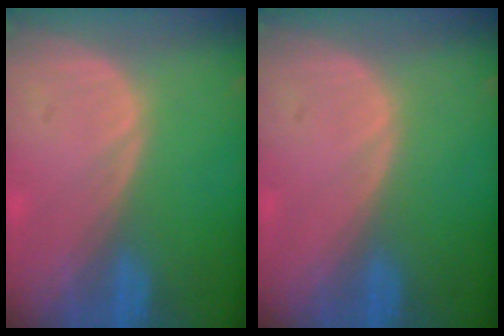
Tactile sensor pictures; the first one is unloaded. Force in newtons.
{"total": 0.0}